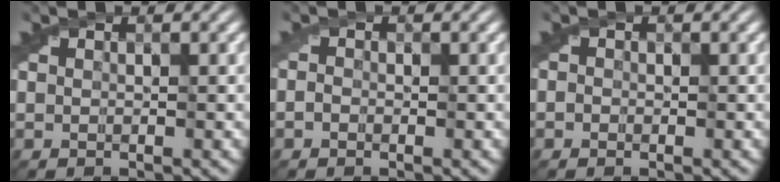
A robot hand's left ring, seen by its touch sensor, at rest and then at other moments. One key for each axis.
{"total": 0.8, "fx": -0.5, "fy": 0.7, "fz": 0.2, "tx": 0.003, "ty": -0.005, "tz": -0.017}
{"total": 0.6, "fx": -0.4, "fy": 0.5, "fz": 0.1, "tx": 0.005, "ty": -0.004, "tz": -0.013}